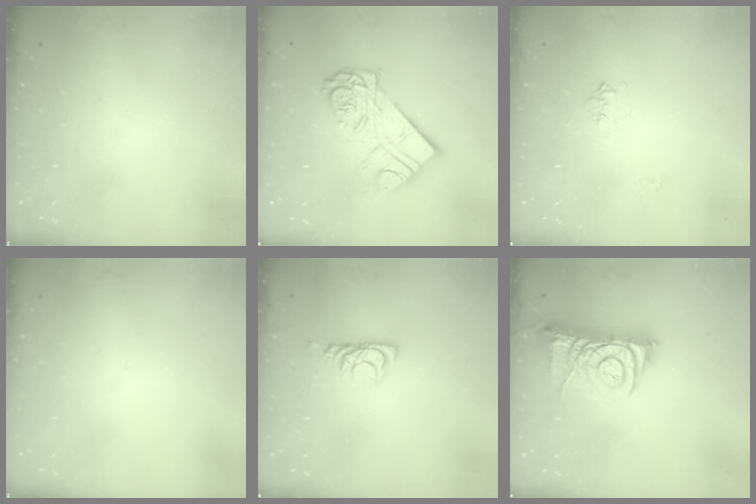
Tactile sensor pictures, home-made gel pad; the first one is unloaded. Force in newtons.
{"total": 15.7, "press": 15.6, "slide": 1.2}
{"total": 5.5, "press": 5.5, "slide": 0.7}
{"total": 0.0}
{"total": 6.2, "press": 6.2, "slide": 0.7}
{"total": 9.5, "press": 9.4, "slide": 1.1}